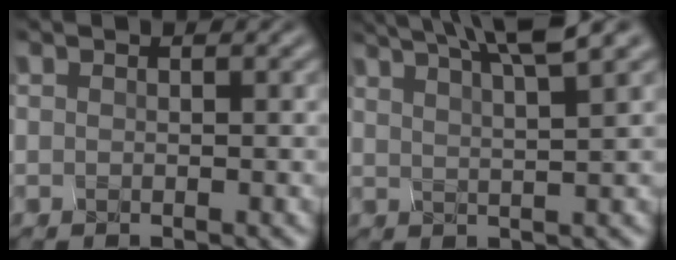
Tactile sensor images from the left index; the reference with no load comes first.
{"total": 6.7, "force": [4.8, 0.7, 4.6], "torque": [-0.058, 0.024, 0.065]}